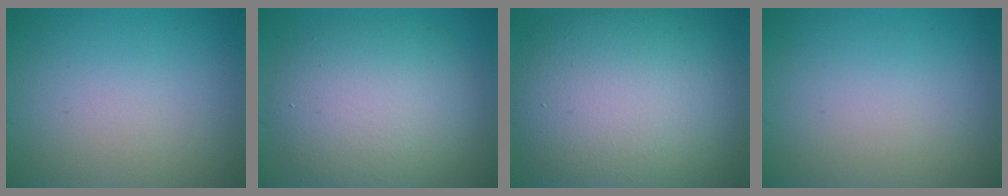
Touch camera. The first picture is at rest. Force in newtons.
{"total": 7.8, "press": 7.7, "slide": 0.9}
{"total": 13.0, "press": 13.0, "slide": 1.0}
{"total": 0.0}